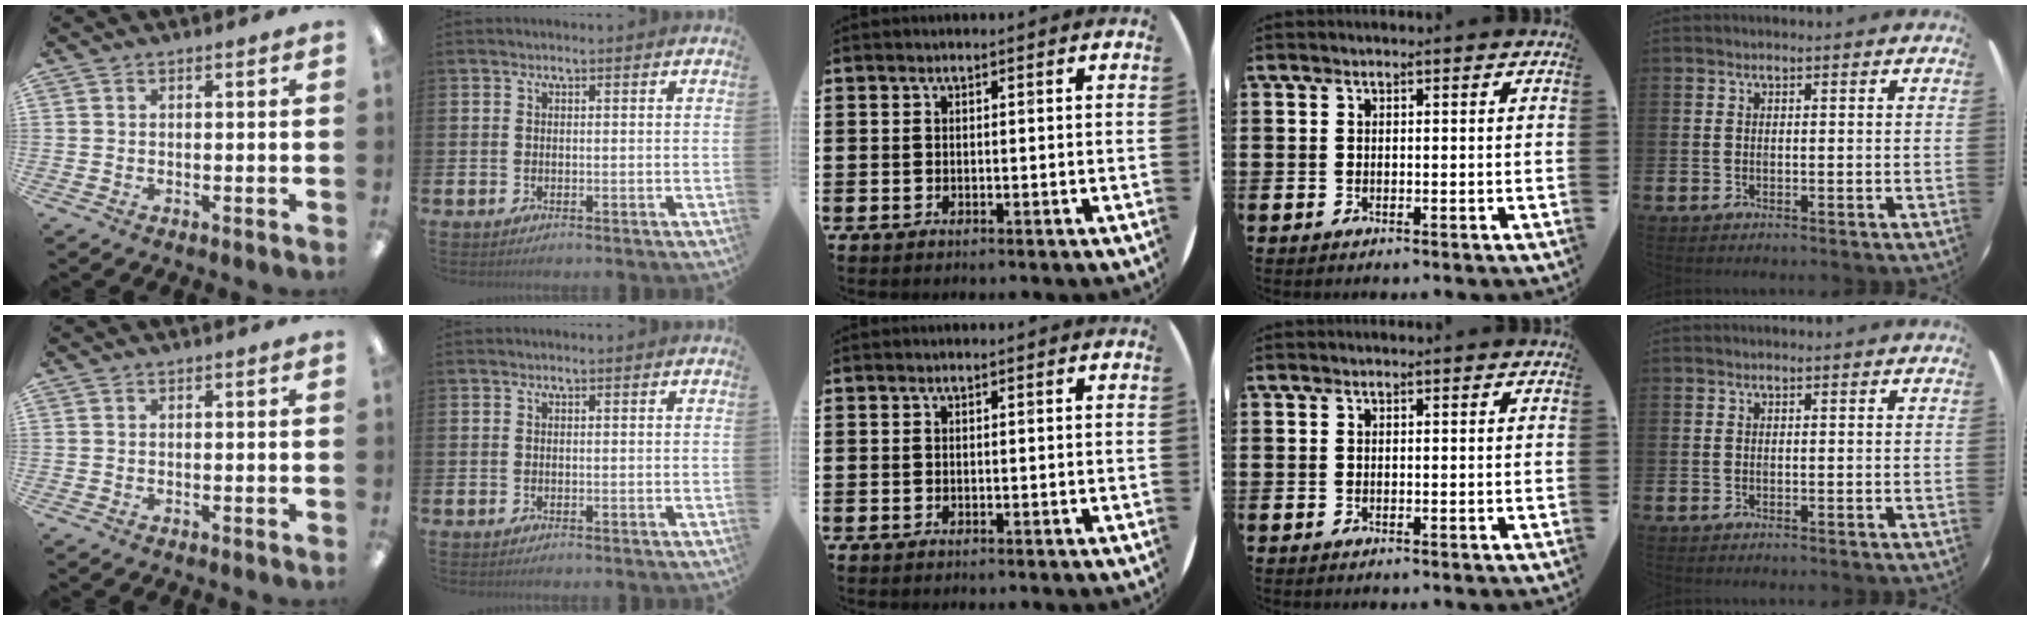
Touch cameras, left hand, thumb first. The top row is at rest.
{}